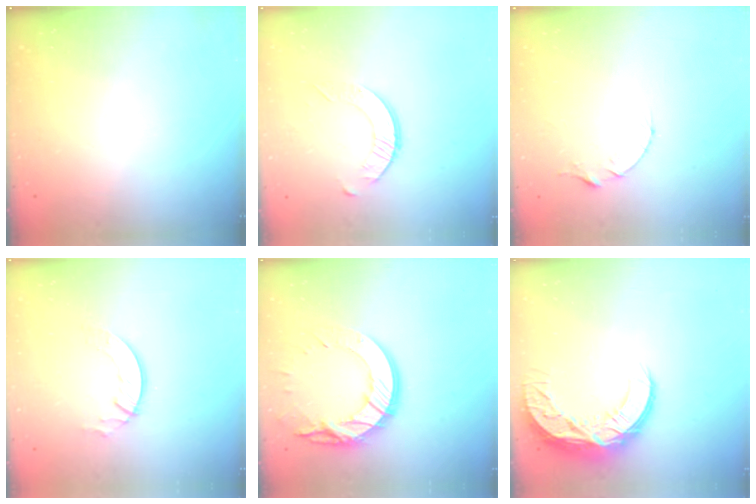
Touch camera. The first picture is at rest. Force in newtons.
{"total": 5.3, "press": 5.3, "slide": 0.5}
{"total": 4.3, "press": 4.2, "slide": 0.4}
{"total": 2.8, "press": 2.8, "slide": 0.2}
{"total": 15.9, "press": 15.8, "slide": 1.5}
{"total": 12.6, "press": 12.6, "slide": 0.7}